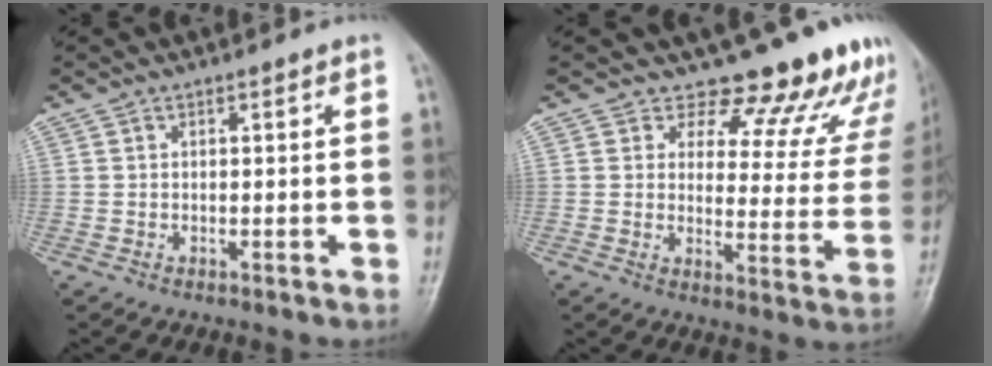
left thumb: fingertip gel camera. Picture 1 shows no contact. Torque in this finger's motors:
{"motor_torque": [1.03, 0.95, 0.01, -0.31, 0.06]}